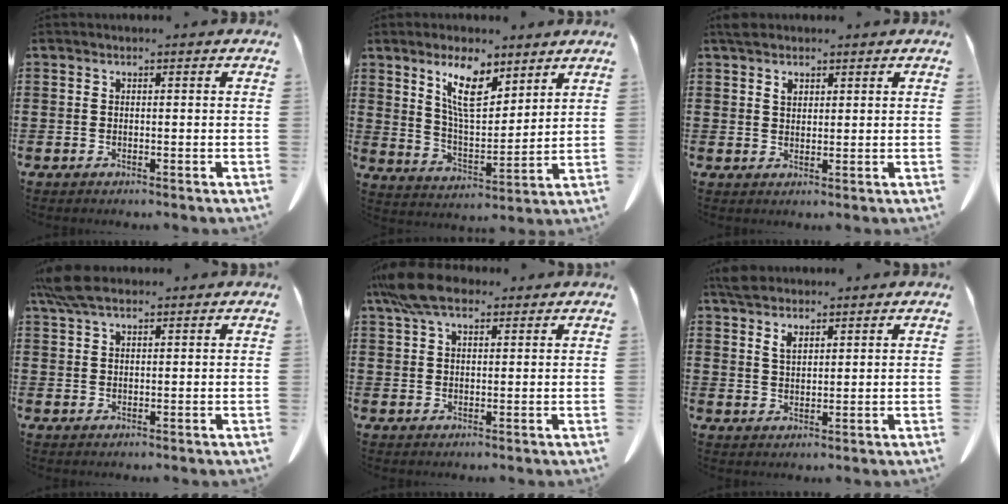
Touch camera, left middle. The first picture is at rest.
{"total": 9.4, "force": [6.3, 3.2, 6.1], "torque": [-0.121, -0.021, 0.113]}
{"total": 2.2, "force": [1.6, 1.2, 0.9], "torque": [-0.015, 0.000, 0.029]}
{"total": 5.2, "force": [3.7, 1.5, 3.3], "torque": [-0.082, -0.002, 0.068]}
{"total": 7.0, "force": [4.9, 2.7, 4.1], "torque": [-0.097, 0.000, 0.094]}
{"total": 3.4, "force": [2.6, 1.5, 1.6], "torque": [-0.039, 0.006, 0.050]}